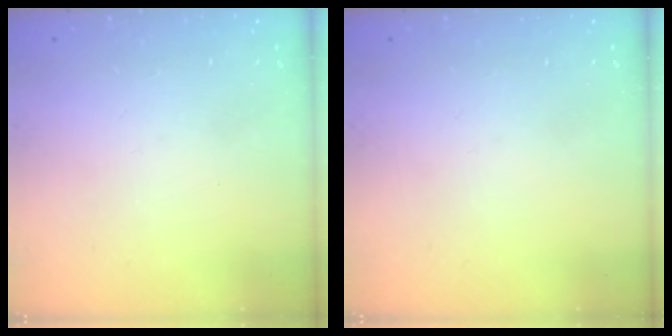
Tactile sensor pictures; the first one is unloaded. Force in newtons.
{"total": 0.0}